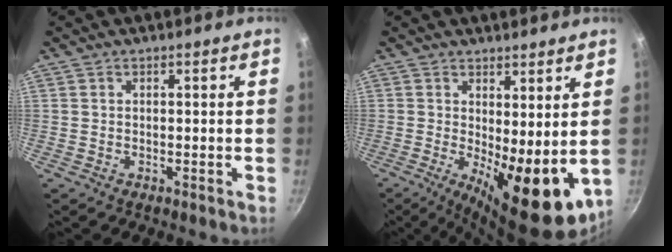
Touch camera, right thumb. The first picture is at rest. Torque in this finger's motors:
{"motor_torque": [1.78, 3.01, 0.22, -0.08, 0.13]}